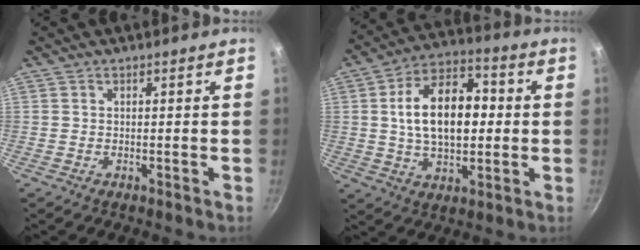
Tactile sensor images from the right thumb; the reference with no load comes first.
{"total": 16.3, "force": [1.4, 9.5, 13.2], "torque": [-0.196, 0.019, 0.018]}